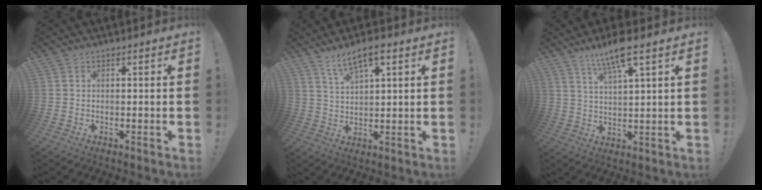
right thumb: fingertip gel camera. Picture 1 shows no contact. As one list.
[{"total": 7.2, "force": [4.7, 1.8, 5.2], "torque": [-0.088, -0.020, 0.080]}, {"total": 9.5, "force": [6.4, 1.7, 6.8], "torque": [-0.115, -0.026, 0.105]}]